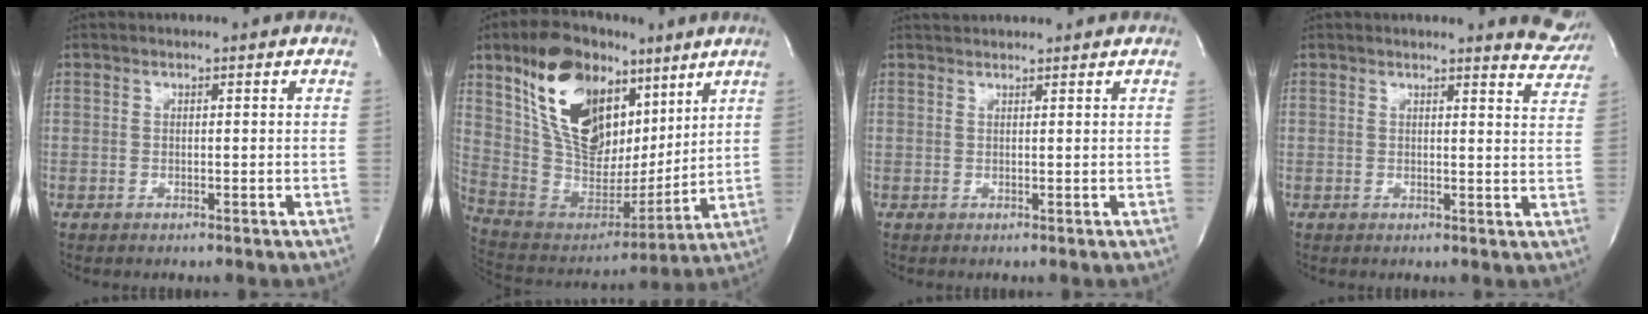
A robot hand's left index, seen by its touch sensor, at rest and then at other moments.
{"total": 21.0, "force": [10.6, 11.4, 14.0], "torque": [-0.265, 0.022, 0.196]}
{"total": 2.3, "force": [2.3, 0.4, 0.3], "torque": [-0.006, 0.024, 0.038]}
{"total": 5.8, "force": [5.8, 0.7, 0.5], "torque": [0.007, -0.044, 0.036]}